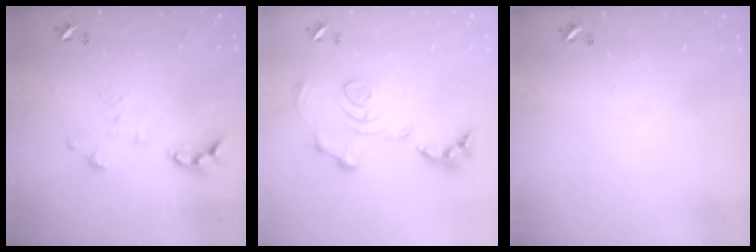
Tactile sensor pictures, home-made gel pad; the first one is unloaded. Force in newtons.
{"total": 1.5, "press": 0.8, "slide": 1.3}
{"total": 0.0}